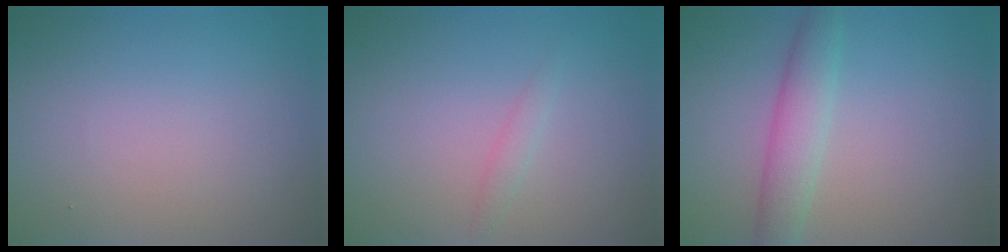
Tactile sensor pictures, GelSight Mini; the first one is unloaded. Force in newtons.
{"total": 1.0, "press": 1.0, "slide": 0.1}
{"total": 3.4, "press": 3.4, "slide": 0.3}